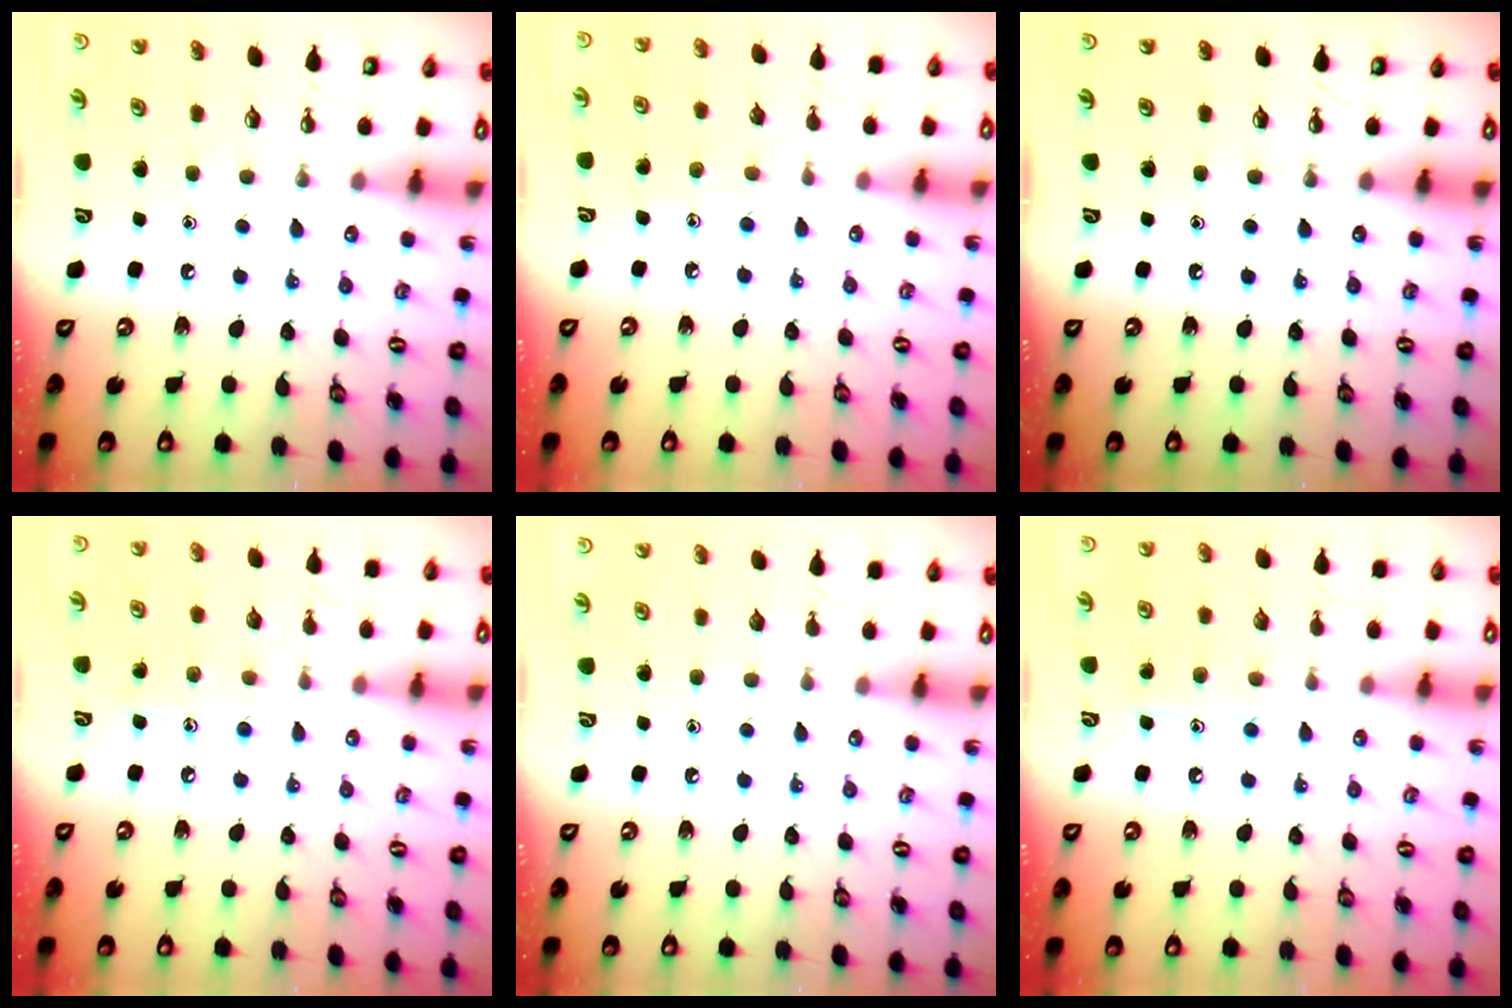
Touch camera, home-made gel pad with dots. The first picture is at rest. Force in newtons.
{"total": 7.1, "press": 7.1, "slide": 0.7}
{"total": 0.0}
{"total": 7.3, "press": 7.3, "slide": 0.5}
{"total": 0.0}
{"total": 8.1, "press": 8.0, "slide": 0.5}